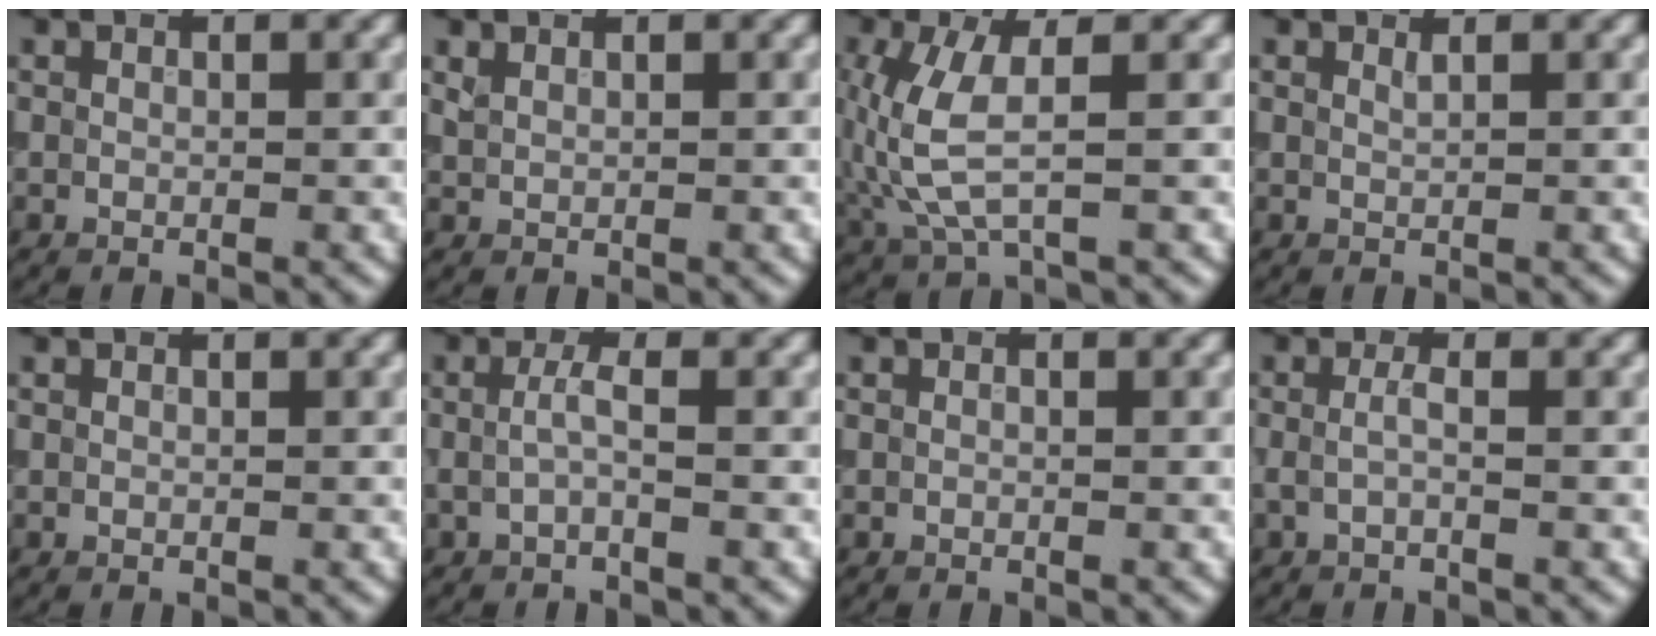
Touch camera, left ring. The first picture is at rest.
{"total": 0.6, "force": [0.5, 0.2, 0.3], "torque": [-0.009, 0.001, 0.016]}
{"total": 5.4, "force": [-0.2, 2.0, 5.0], "torque": [-0.139, -0.004, -0.002]}
{"total": 0.5, "force": [0.4, 0.1, 0.3], "torque": [-0.002, -0.002, 0.008]}
{"total": 0.0}
{"total": 1.6, "force": [-0.2, 0.2, 1.6], "torque": [-0.036, -0.001, -0.004]}
{"total": 0.0}
{"total": 1.3, "force": [-0.2, 0.3, 1.3], "torque": [-0.026, -0.004, -0.005]}